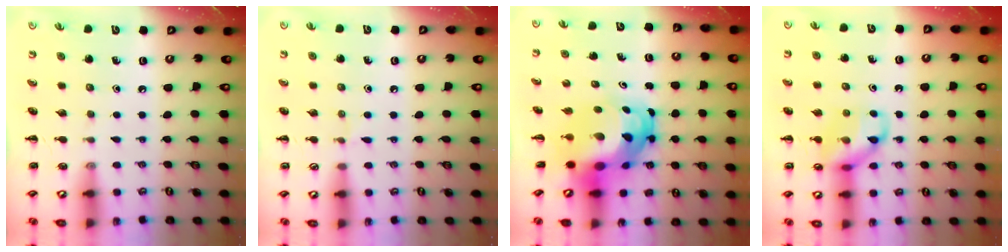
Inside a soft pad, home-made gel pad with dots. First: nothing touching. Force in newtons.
{"total": 4.0, "press": 3.7, "slide": 1.3}
{"total": 9.5, "press": 9.2, "slide": 2.7}
{"total": 11.0, "press": 10.9, "slide": 1.3}